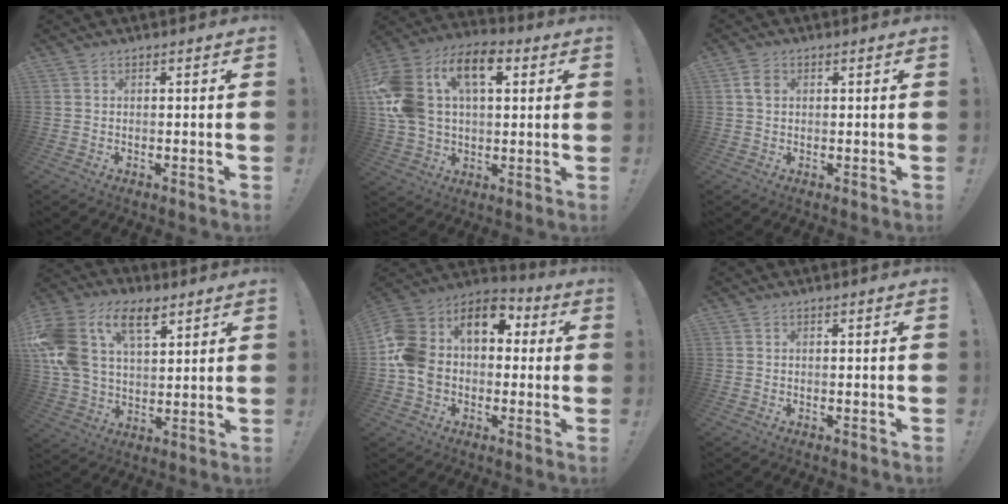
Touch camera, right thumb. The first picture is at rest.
{"total": 20.9, "force": [6.7, 13.3, 14.8], "torque": [-0.283, -0.012, 0.119]}
{"total": 3.3, "force": [0.9, 2.3, 2.2], "torque": [-0.032, 0.001, 0.015]}
{"total": 18.8, "force": [8.6, 11.8, 11.8], "torque": [-0.234, -0.030, 0.158]}
{"total": 15.2, "force": [2.0, 11.8, 9.4], "torque": [-0.169, 0.002, 0.041]}
{"total": 0.0}